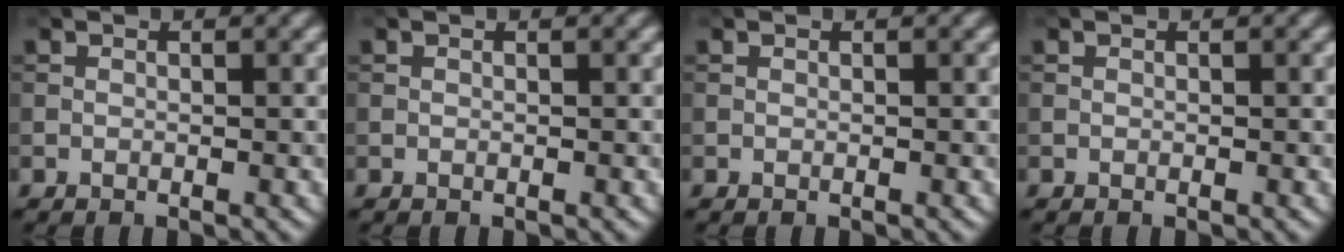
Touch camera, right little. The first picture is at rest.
{"total": 0.0}
{"total": 0.0}
{"total": 0.0}